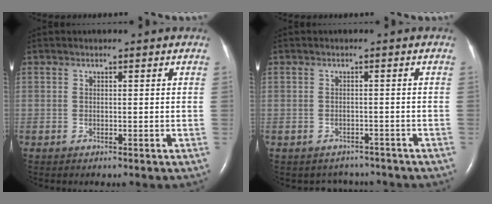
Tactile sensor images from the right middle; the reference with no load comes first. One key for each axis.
{"total": 3.6, "fx": -3.2, "fy": 1.6, "fz": -0.5, "tx": 0.002, "ty": 0.008, "tz": -0.041}